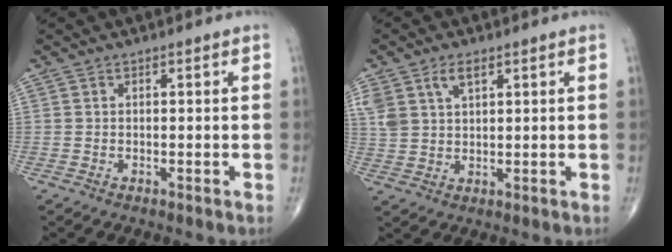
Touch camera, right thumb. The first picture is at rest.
{"total": 6.4, "force": [3.4, 3.5, 4.1], "torque": [-0.081, -0.005, 0.071]}